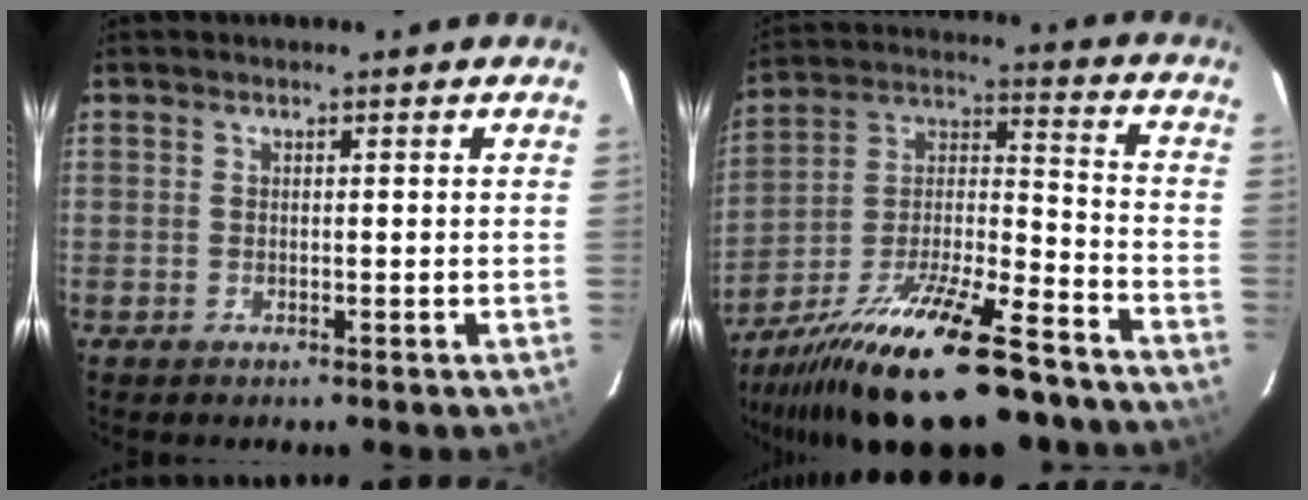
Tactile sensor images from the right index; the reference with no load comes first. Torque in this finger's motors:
{"motor_torque": [1.48, -0.66, 1.05, 0.21]}